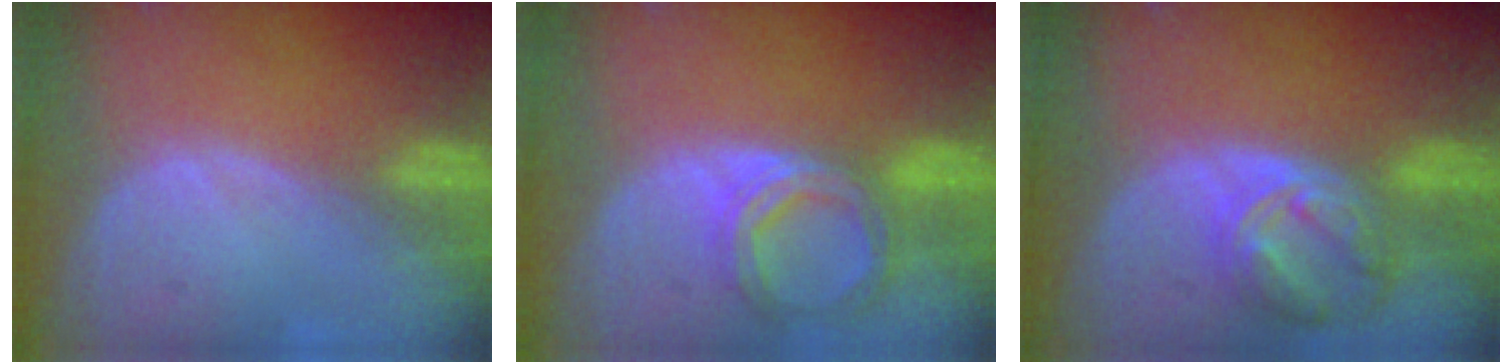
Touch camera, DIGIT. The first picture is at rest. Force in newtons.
{"total": 6.7, "press": 6.2, "slide": 2.7}
{"total": 8.2, "press": 7.1, "slide": 4.0}